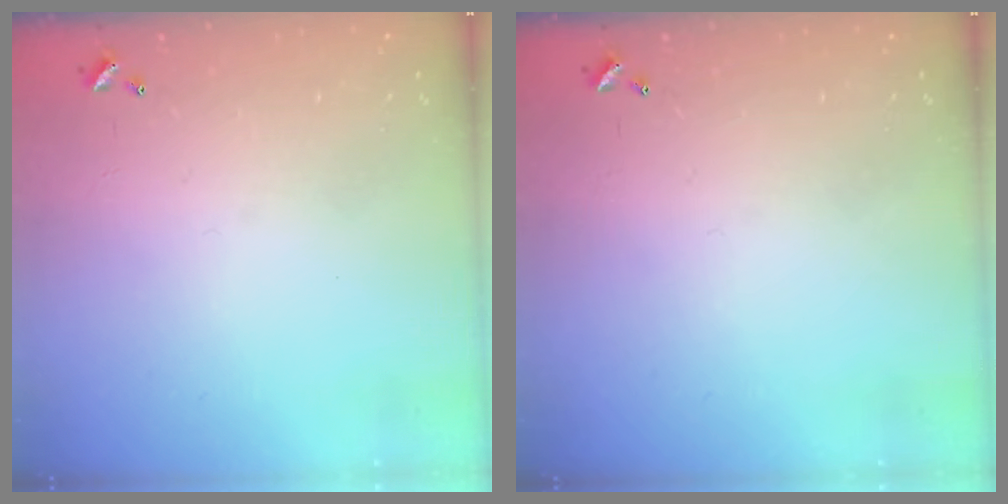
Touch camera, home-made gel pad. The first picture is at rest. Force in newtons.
{"total": 0.0}